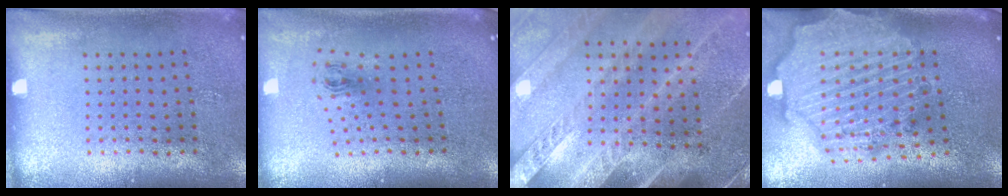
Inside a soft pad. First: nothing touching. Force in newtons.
{"total": 0.8, "press": 0.4, "slide": 0.8}
{"total": 3.4, "press": 2.9, "slide": 1.7}
{"total": 3.6, "press": 2.9, "slide": 2.1}